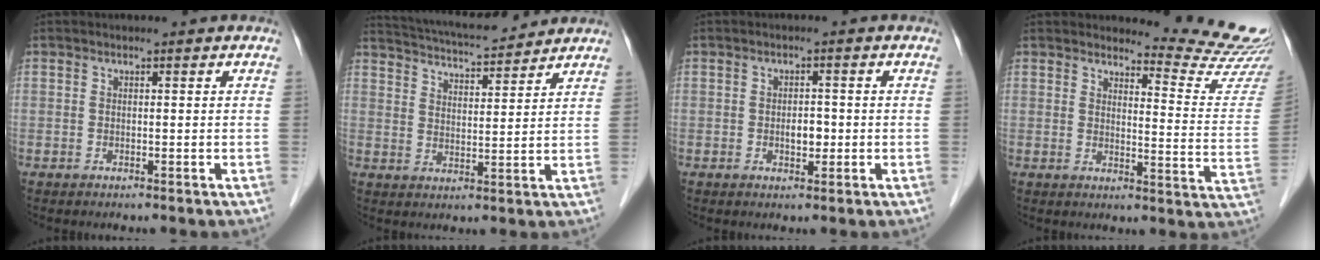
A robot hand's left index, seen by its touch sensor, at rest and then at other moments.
{"total": 12.9, "force": [12.0, 1.8, 4.5], "torque": [-0.088, 0.022, 0.190]}
{"total": 2.3, "force": [-0.4, 1.3, 1.9], "torque": [-0.030, 0.002, -0.003]}
{"total": 12.8, "force": [12.7, -1.4, 0.7], "torque": [-0.007, -0.124, 0.135]}